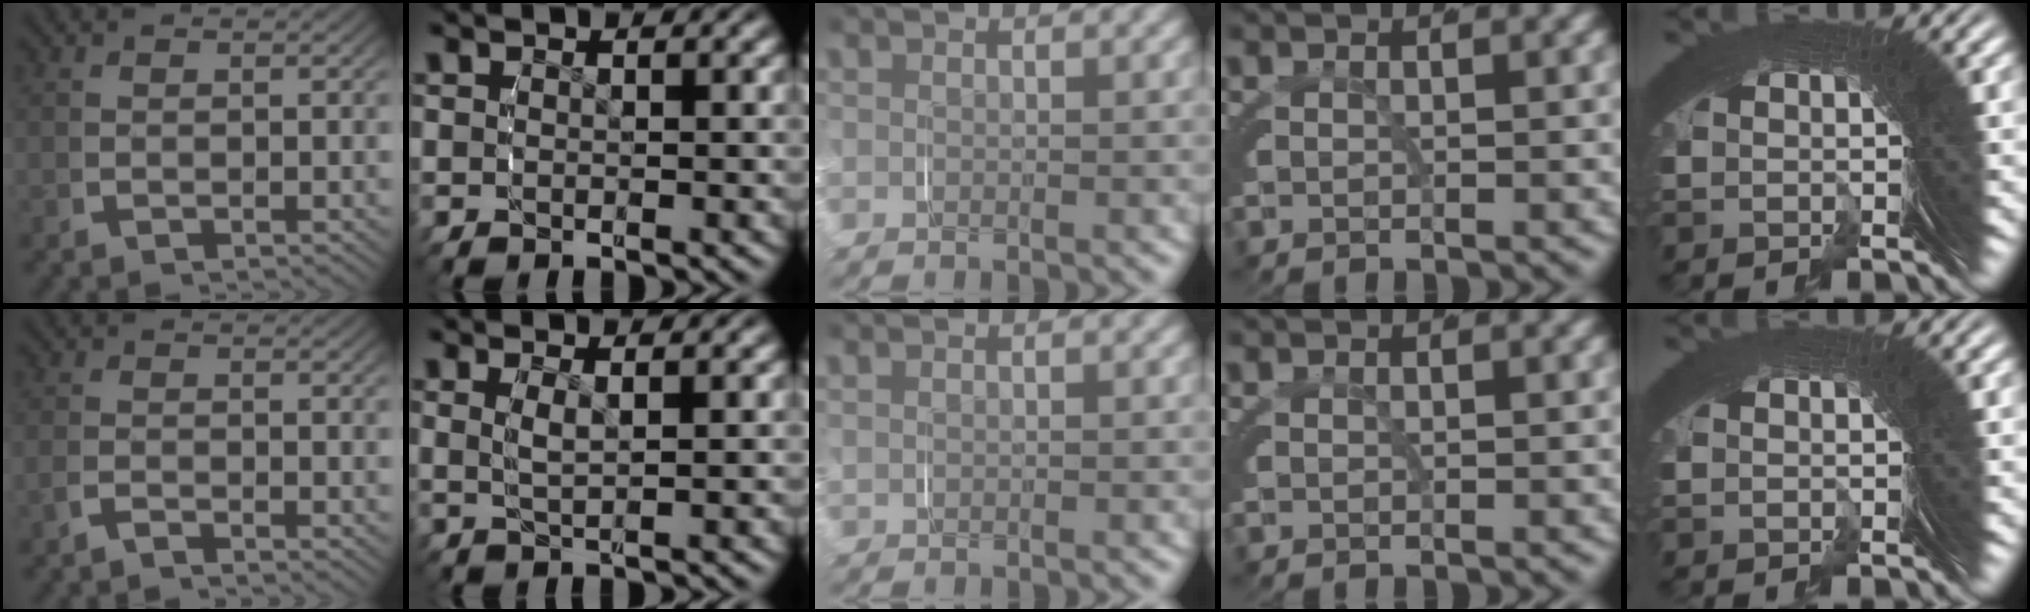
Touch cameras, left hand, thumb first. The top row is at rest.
{"thumb": {"total": 1.3, "force": [-1.2, 0.3, 0.4], "torque": [-0.007, -0.005, -0.025]}, "index": {"total": 1.3, "force": [0.5, 0.0, 1.3], "torque": [-0.032, -0.008, 0.015]}, "middle": {"total": 0.7, "force": [0.5, 0.4, 0.4], "torque": [-0.008, 0.005, 0.009]}}